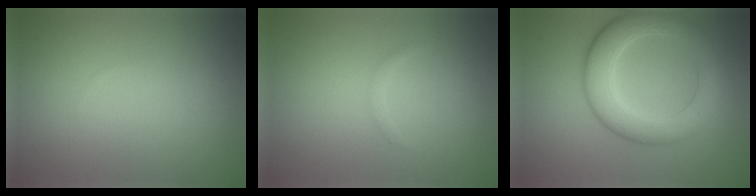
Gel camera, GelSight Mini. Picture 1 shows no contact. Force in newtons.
{"total": 0.5, "press": 0.5, "slide": 0.0}
{"total": 6.5, "press": 6.5, "slide": 0.1}